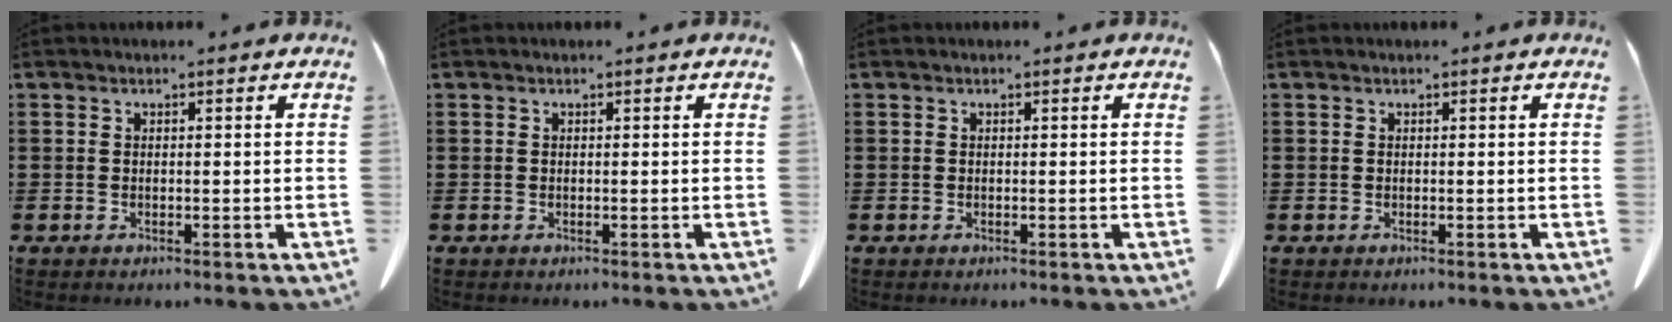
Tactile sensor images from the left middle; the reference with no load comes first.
{"total": 0.0}
{"total": 0.0}
{"total": 0.0}